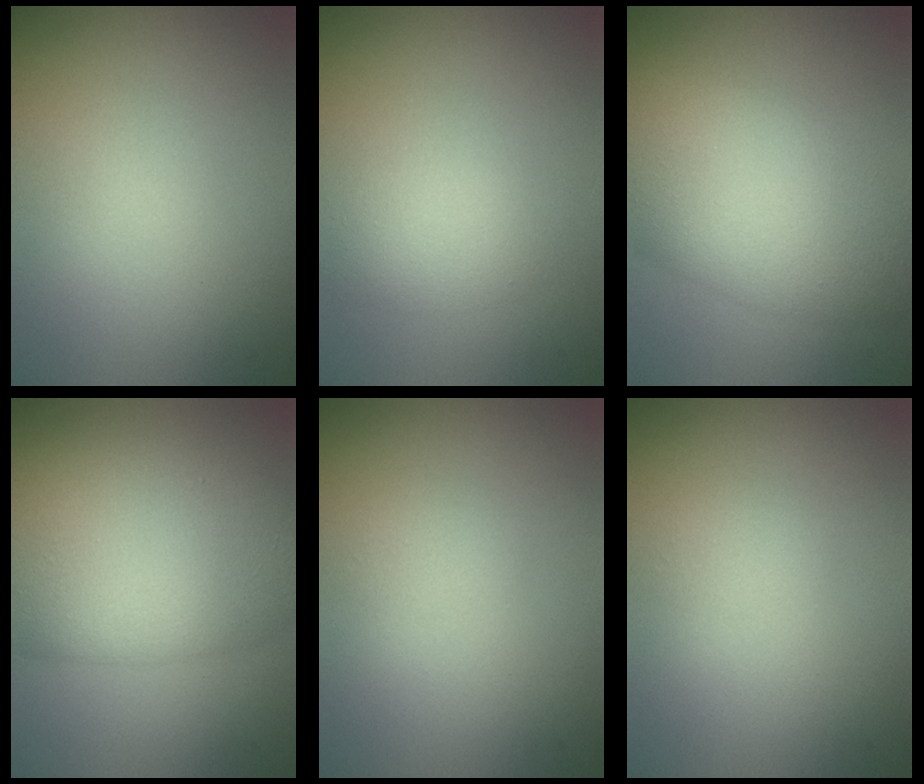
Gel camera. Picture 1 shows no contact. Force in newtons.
{"total": 2.1, "press": 2.1, "slide": 0.1}
{"total": 7.8, "press": 7.8, "slide": 0.4}
{"total": 10.5, "press": 10.5, "slide": 0.3}
{"total": 0.7, "press": 0.7, "slide": 0.0}
{"total": 0.7, "press": 0.7, "slide": 0.0}